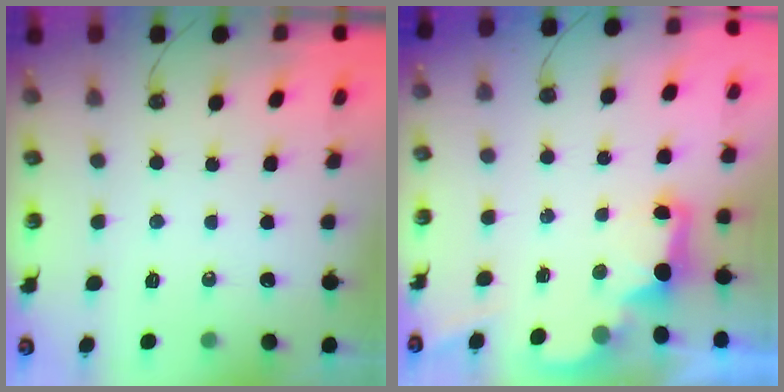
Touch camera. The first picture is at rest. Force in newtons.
{"total": 2.8, "press": 2.8, "slide": 0.5}